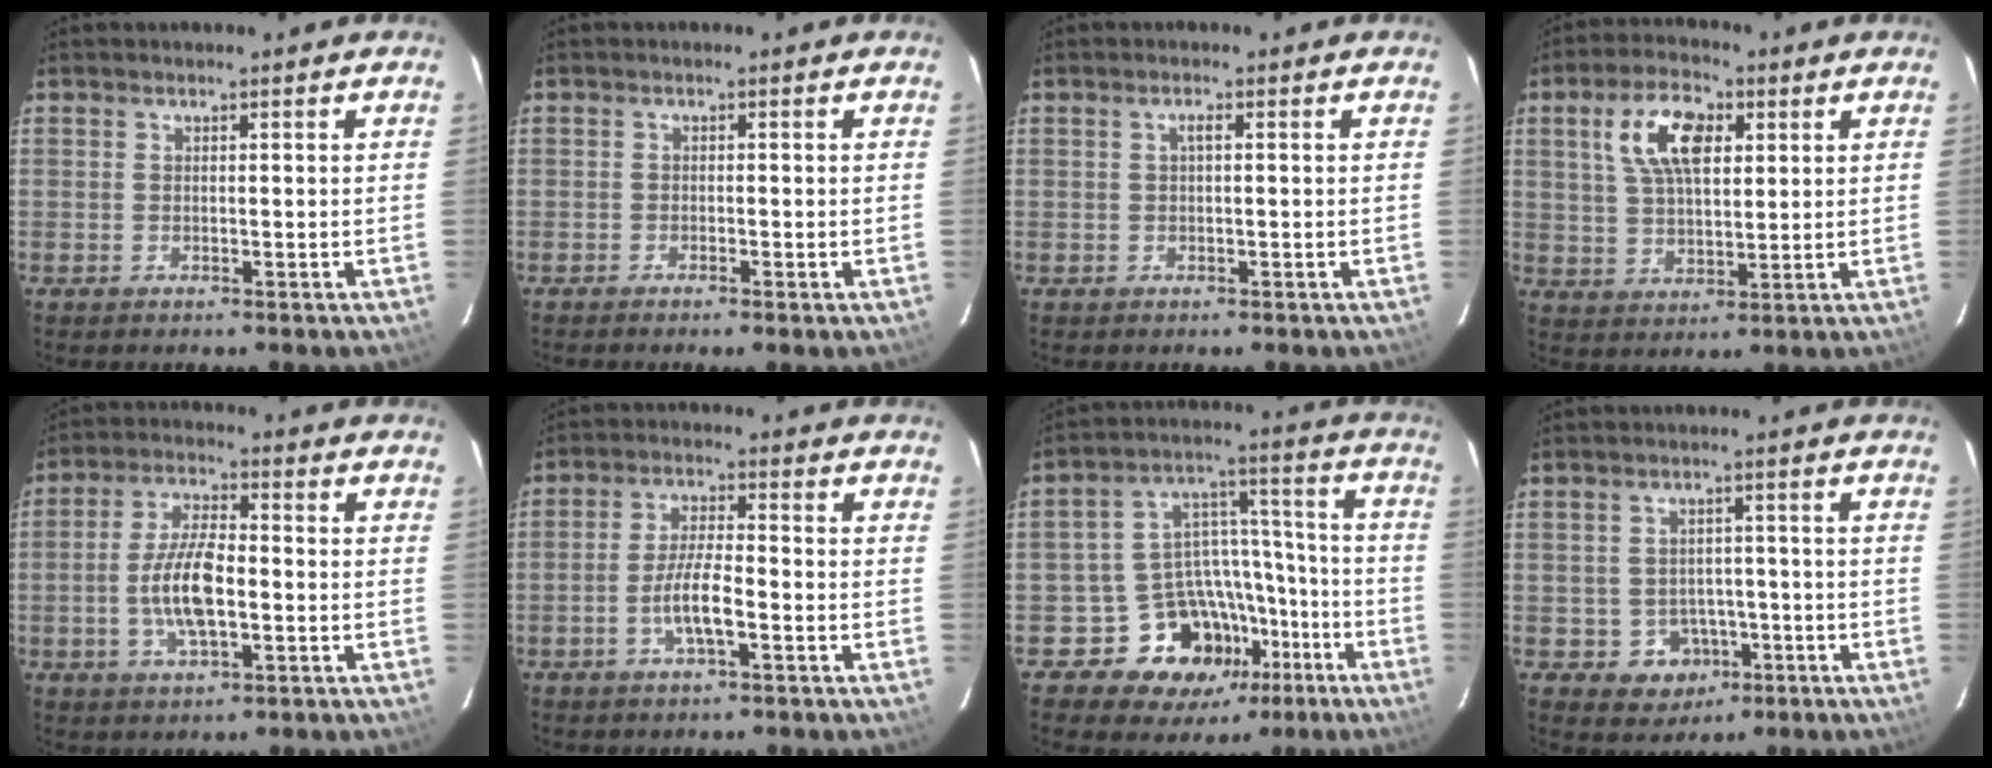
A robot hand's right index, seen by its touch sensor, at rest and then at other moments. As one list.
[{"total": 0.7, "force": [-0.5, 0.1, 0.5], "torque": [-0.012, 0.000, -0.011]}, {"total": 1.0, "force": [0.1, 0.2, 1.0], "torque": [-0.018, 0.006, 0.000]}, {"total": 10.6, "force": [3.8, 5.2, 8.4], "torque": [-0.162, 0.022, 0.071]}, {"total": 9.6, "force": [-2.0, 3.6, 8.7], "torque": [-0.176, 0.006, -0.037]}, {"total": 6.1, "force": [-2.5, 1.1, 5.5], "torque": [-0.111, 0.002, -0.048]}, {"total": 15.4, "force": [-9.2, 11.4, 4.8], "torque": [-0.084, 0.067, -0.120]}, {"total": 6.1, "force": [-2.2, 5.5, 1.1], "torque": [-0.033, 0.022, -0.011]}]